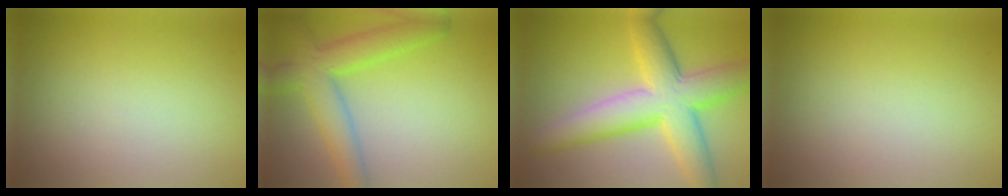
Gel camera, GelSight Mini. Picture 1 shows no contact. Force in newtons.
{"total": 5.6, "press": 5.6, "slide": 0.3}
{"total": 8.7, "press": 8.7, "slide": 0.3}
{"total": 0.0}